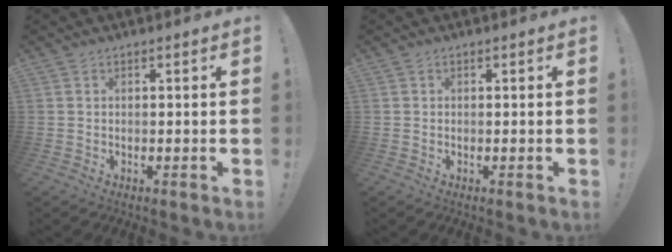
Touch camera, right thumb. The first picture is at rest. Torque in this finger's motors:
{"motor_torque": [-0.22, -0.12, -0.09, 0.16, -0.01]}